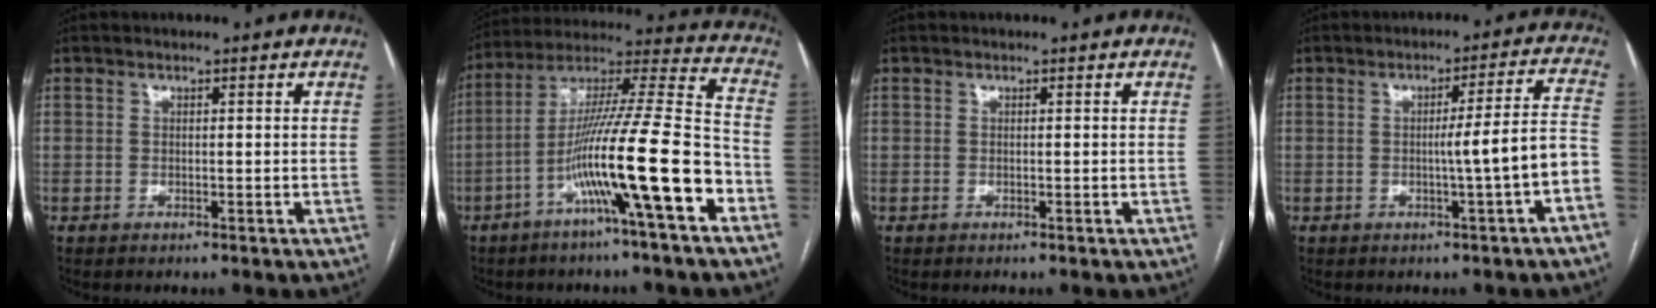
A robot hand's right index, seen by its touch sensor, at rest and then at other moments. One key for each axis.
{"total": 18.1, "fx": -7.5, "fy": -0.4, "fz": 16.5, "tx": -0.284, "ty": 0.003, "tz": -0.133}
{"total": 0.0}
{"total": 7.7, "fx": -2.4, "fy": -1.1, "fz": 7.3, "tx": -0.091, "ty": 0.016, "tz": -0.031}